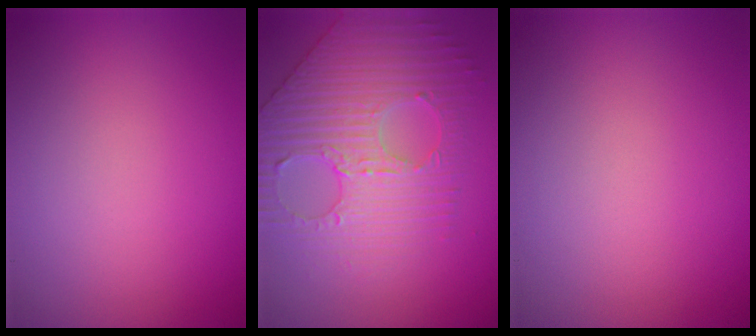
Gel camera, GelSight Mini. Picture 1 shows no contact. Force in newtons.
{"total": 5.3, "press": 5.0, "slide": 1.9}
{"total": 0.0}